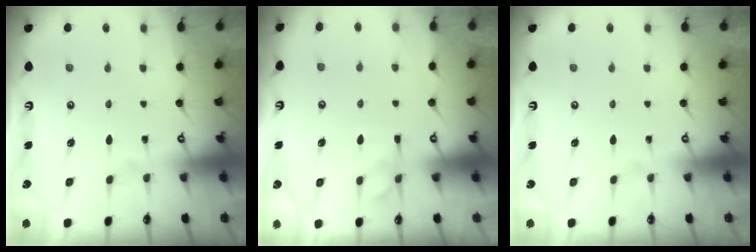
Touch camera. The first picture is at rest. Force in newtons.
{"total": 1.9, "press": 1.2, "slide": 1.4}
{"total": 0.0}